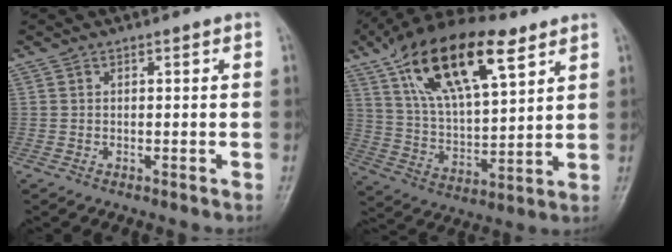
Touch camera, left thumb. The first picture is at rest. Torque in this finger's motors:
{"motor_torque": [1.98, 2.58, 2.04, -0.72, 0.46]}